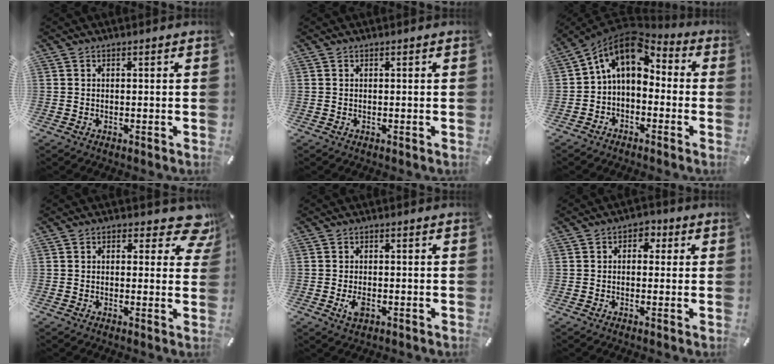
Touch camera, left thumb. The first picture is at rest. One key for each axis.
{"total": 0.0}
{"total": 10.0, "fx": 2.2, "fy": 7.0, "fz": 6.8, "tx": -0.129, "ty": -0.011, "tz": 0.036}
{"total": 6.8, "fx": 3.5, "fy": 3.6, "fz": 4.6, "tx": -0.039, "ty": -0.022, "tz": 0.053}
{"total": 3.1, "fx": -1.0, "fy": 1.7, "fz": 2.4, "tx": -0.055, "ty": -0.003, "tz": -0.019}
{"total": 3.1, "fx": -0.3, "fy": 2.5, "fz": 1.8, "tx": -0.020, "ty": 0.007, "tz": -0.012}